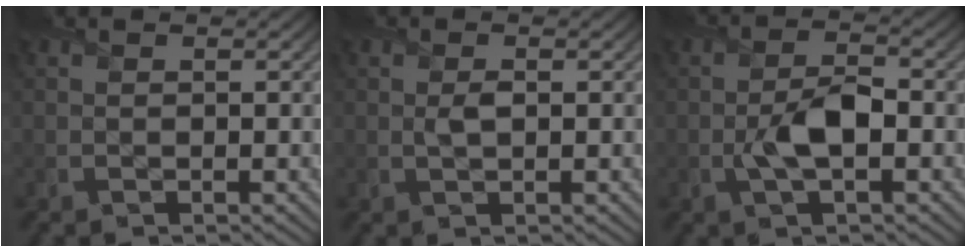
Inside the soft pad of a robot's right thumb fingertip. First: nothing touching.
{"total": 1.2, "force": [0.2, 0.6, 1.1], "torque": [-0.021, -0.003, 0.004]}
{"total": 4.7, "force": [-1.2, 2.1, 4.0], "torque": [-0.083, -0.003, -0.026]}